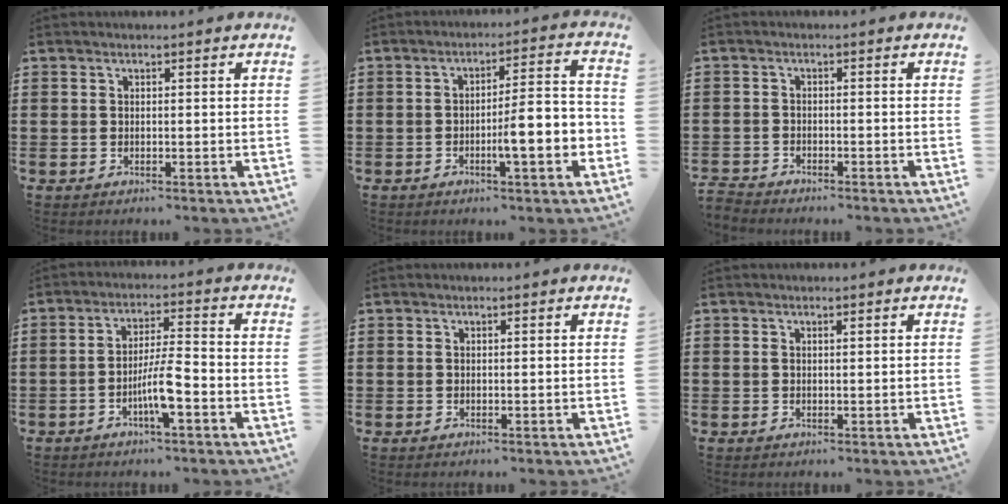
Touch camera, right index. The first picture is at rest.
{"total": 7.5, "force": [-2.4, 1.2, 6.9], "torque": [-0.097, -0.006, -0.045]}
{"total": 2.2, "force": [-2.2, 0.1, -0.2], "torque": [-0.003, 0.001, -0.049]}
{"total": 6.1, "force": [-2.8, 0.8, 5.3], "torque": [-0.108, -0.004, -0.058]}
{"total": 0.0}
{"total": 0.6, "force": [0.2, 0.2, 0.5], "torque": [-0.012, 0.000, 0.004]}